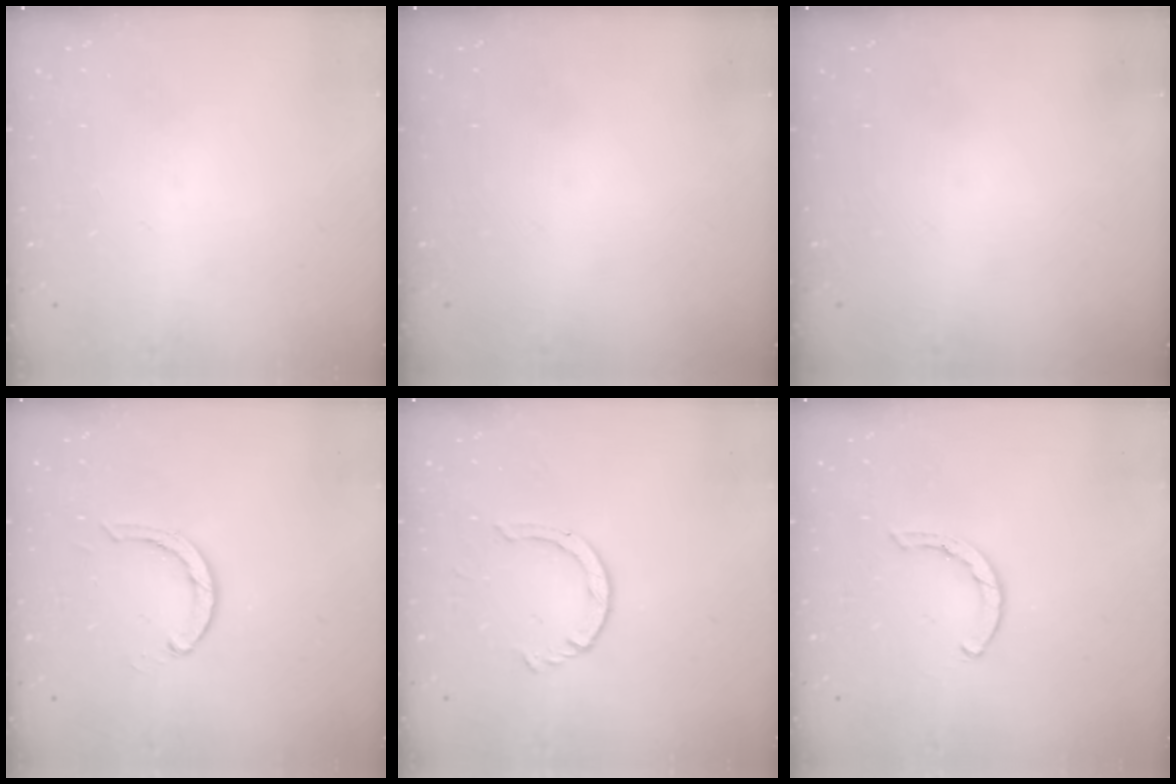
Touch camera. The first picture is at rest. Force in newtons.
{"total": 0.0}
{"total": 0.0}
{"total": 2.9, "press": 2.9, "slide": 0.4}
{"total": 2.3, "press": 2.3, "slide": 0.2}
{"total": 2.0, "press": 2.0, "slide": 0.2}